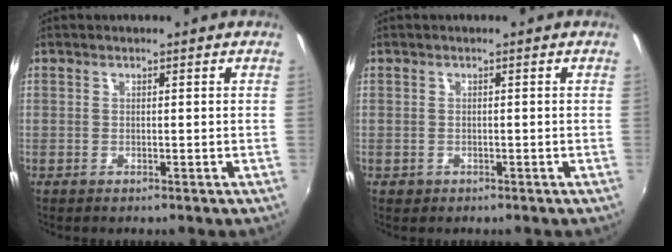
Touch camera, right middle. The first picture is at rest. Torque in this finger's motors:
{"motor_torque": [0.19, -0.47, -0.07, -0.01]}